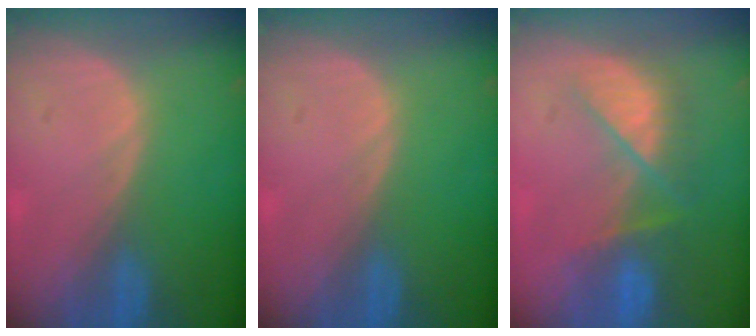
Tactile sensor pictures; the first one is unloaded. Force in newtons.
{"total": 0.0}
{"total": 7.2, "press": 7.0, "slide": 1.6}